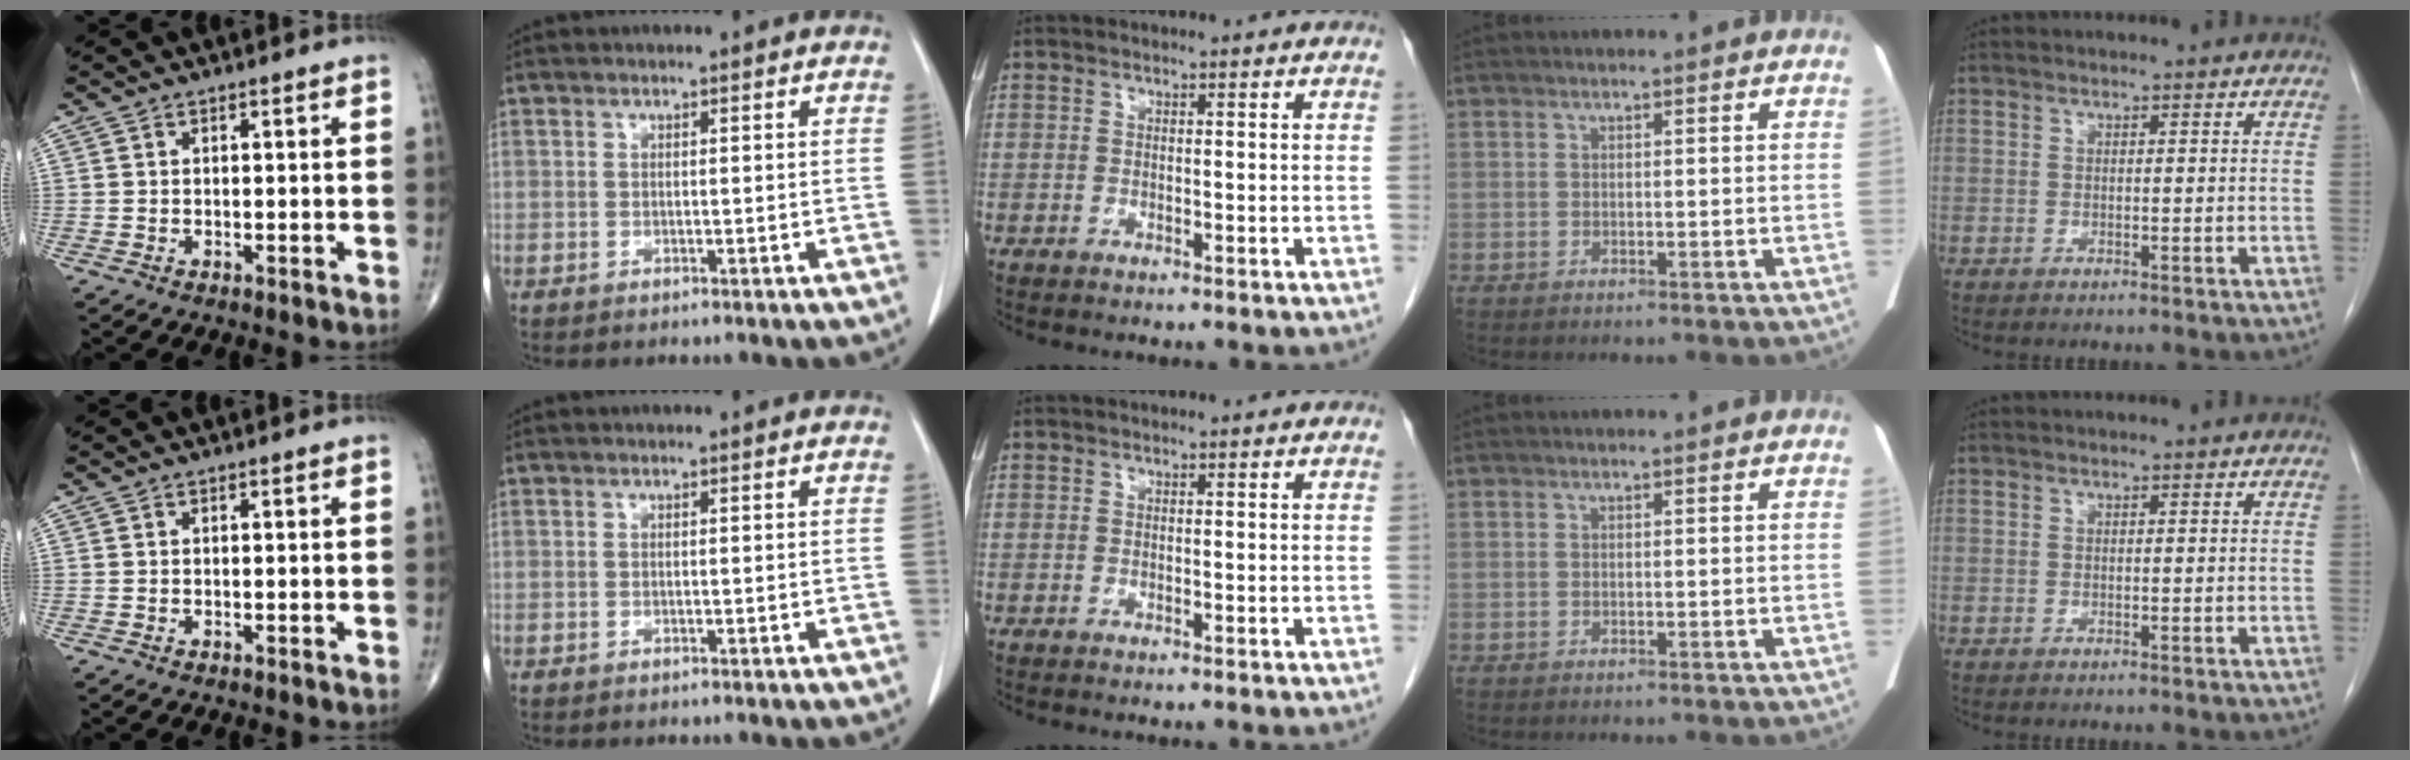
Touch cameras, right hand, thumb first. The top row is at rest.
{}